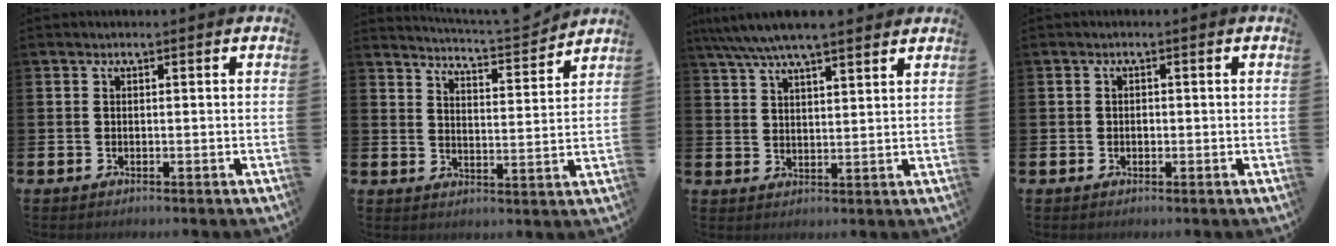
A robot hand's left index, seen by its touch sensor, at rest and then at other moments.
{"total": 5.3, "force": [5.2, -0.4, 0.6], "torque": [-0.021, -0.048, 0.086]}
{"total": 6.7, "force": [6.2, 0.8, 2.4], "torque": [-0.071, -0.013, 0.114]}
{"total": 0.7, "force": [-0.1, 0.7, 0.2], "torque": [0.003, 0.002, -0.005]}